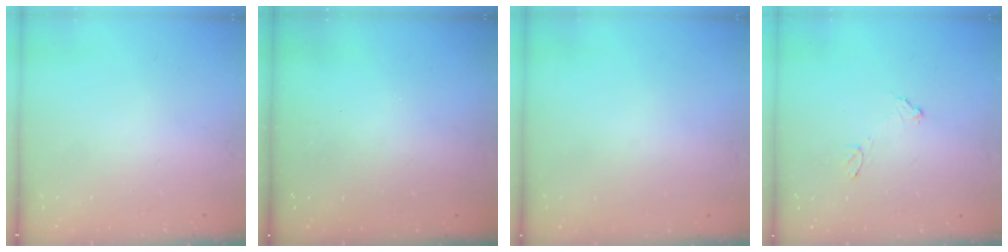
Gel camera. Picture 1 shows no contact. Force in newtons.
{"total": 3.1, "press": 3.1, "slide": 0.2}
{"total": 3.0, "press": 3.0, "slide": 0.1}
{"total": 8.7, "press": 8.6, "slide": 0.6}